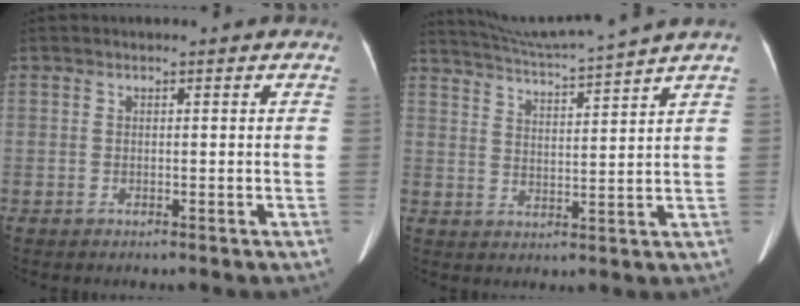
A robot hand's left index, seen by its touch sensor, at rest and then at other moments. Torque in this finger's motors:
{"motor_torque": [-0.48, -1.40, -0.05, 0.07]}